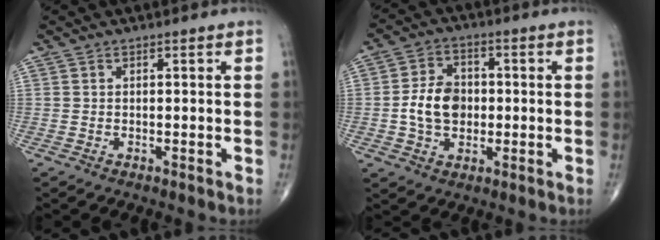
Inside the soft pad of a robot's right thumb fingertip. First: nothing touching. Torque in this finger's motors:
{"motor_torque": [0.17, 0.08, 0.97, -0.21, 0.08]}